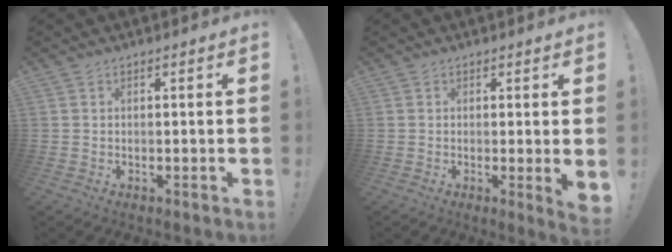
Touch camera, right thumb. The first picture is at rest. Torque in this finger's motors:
{"motor_torque": [-0.20, 0.66, 0.83, -0.11, 0.08]}